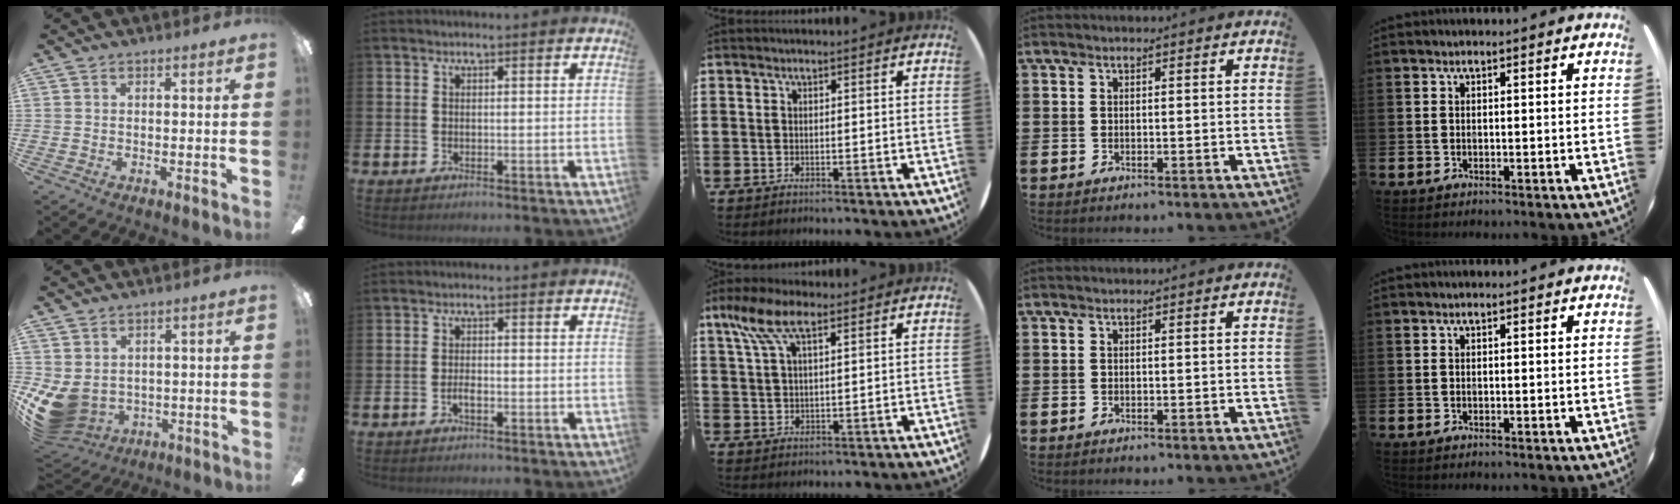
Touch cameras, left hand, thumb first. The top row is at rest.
{"thumb": {"total": 8.4, "force": [-0.3, 6.7, 5.1], "torque": [-0.142, -0.014, -0.001]}, "index": {"total": 1.6, "force": [-0.7, 0.7, 1.3], "torque": [-0.023, 0.000, -0.014]}, "middle": {"total": 6.5, "force": [3.7, 2.3, 4.8], "torque": [-0.105, 0.007, 0.066]}}